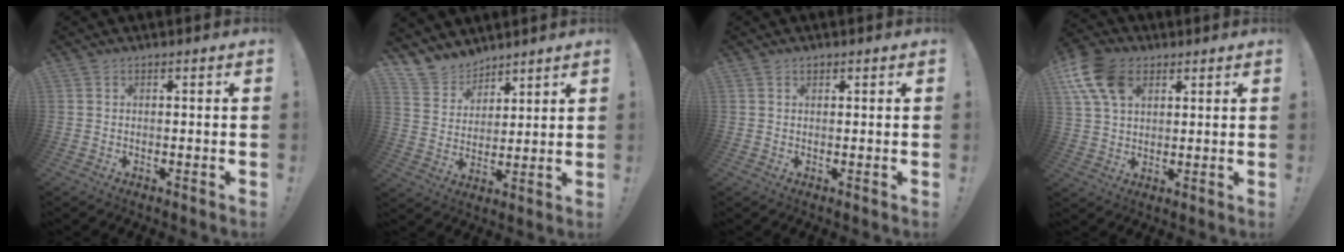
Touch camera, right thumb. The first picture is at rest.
{"total": 9.1, "force": [7.8, 4.7, 0.4], "torque": [-0.028, -0.071, 0.155]}
{"total": 0.7, "force": [0.5, 0.4, 0.1], "torque": [-0.002, 0.000, 0.011]}
{"total": 13.8, "force": [5.9, 9.2, 8.4], "torque": [-0.165, -0.018, 0.117]}